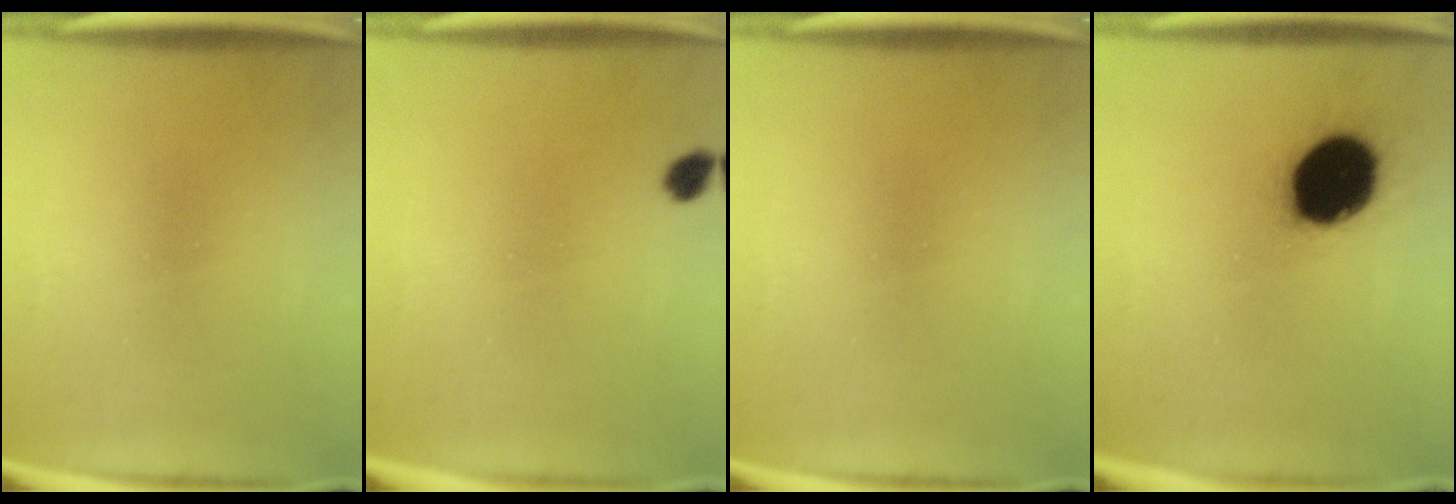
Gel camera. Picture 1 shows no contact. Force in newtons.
{"total": 1.9}
{"total": 0.0}
{"total": 18.6}